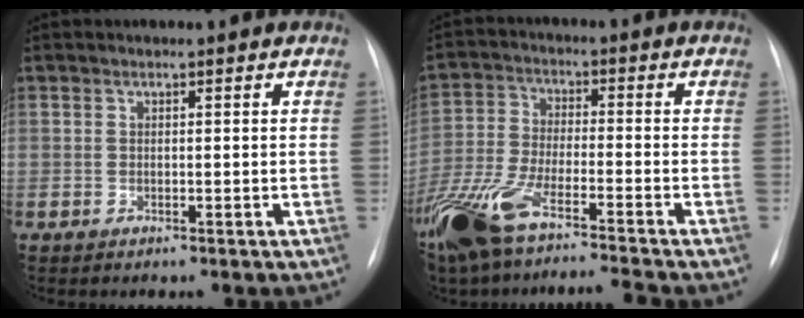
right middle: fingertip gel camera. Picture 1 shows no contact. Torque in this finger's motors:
{"motor_torque": [1.15, -0.99, 0.53, 0.21]}